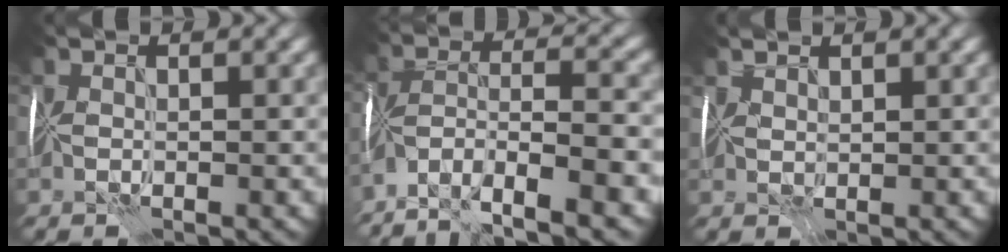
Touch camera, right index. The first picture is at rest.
{"total": 8.2, "force": [-5.2, 2.5, 5.8], "torque": [-0.101, 0.010, -0.100]}
{"total": 1.9, "force": [1.7, 0.7, 0.4], "torque": [-0.015, 0.007, 0.034]}